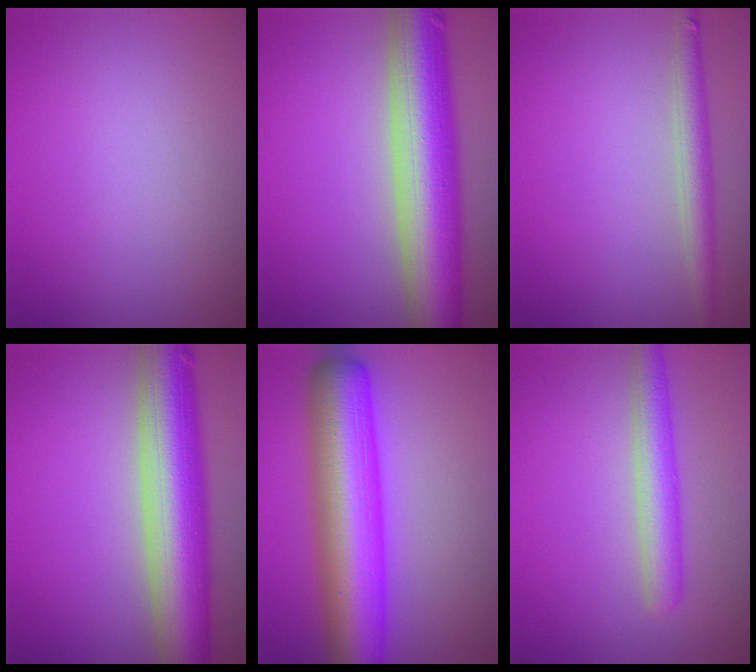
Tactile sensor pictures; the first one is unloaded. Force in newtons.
{"total": 10.6, "press": 10.6, "slide": 0.5}
{"total": 2.6, "press": 2.6, "slide": 0.1}
{"total": 10.1, "press": 10.1, "slide": 0.4}
{"total": 10.5, "press": 10.5, "slide": 0.2}
{"total": 3.5, "press": 3.5, "slide": 0.1}